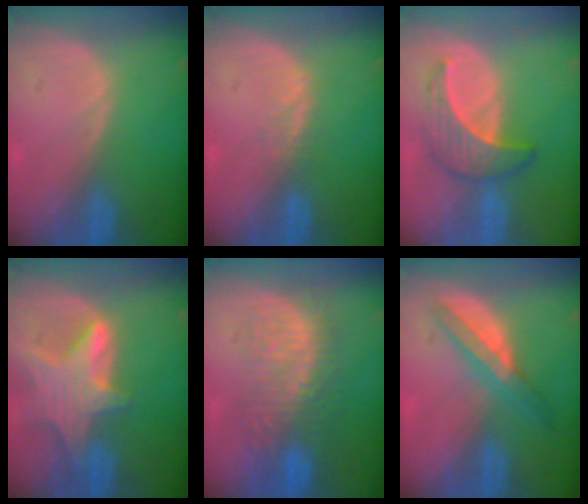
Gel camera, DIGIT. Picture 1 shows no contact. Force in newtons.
{"total": 1.4, "press": 1.4, "slide": 0.3}
{"total": 6.9, "press": 6.4, "slide": 2.6}
{"total": 8.0, "press": 7.2, "slide": 3.4}
{"total": 9.4, "press": 9.0, "slide": 2.7}
{"total": 5.6, "press": 5.2, "slide": 1.9}